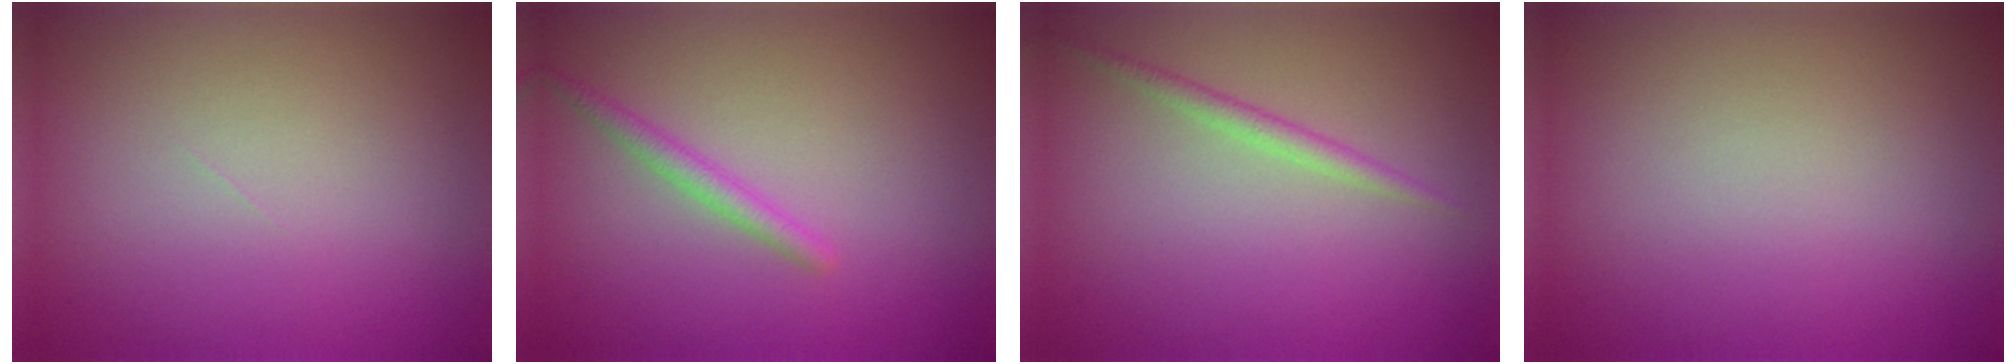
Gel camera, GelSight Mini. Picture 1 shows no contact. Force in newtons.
{"total": 1.5, "press": 1.5, "slide": 0.0}
{"total": 1.3, "press": 1.3, "slide": 0.1}
{"total": 0.0}